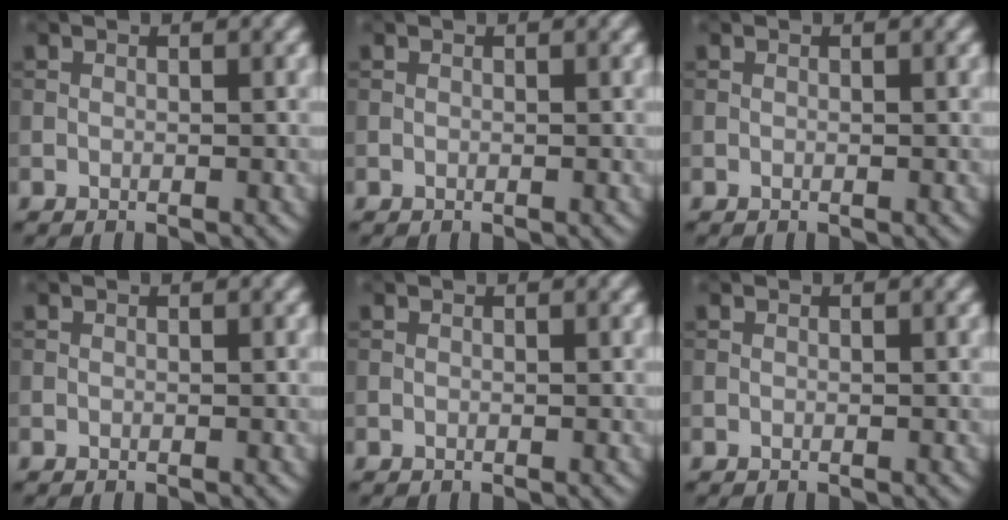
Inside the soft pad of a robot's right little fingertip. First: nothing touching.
{"total": 0.0}
{"total": 0.0}
{"total": 0.0}
{"total": 0.0}
{"total": 0.0}